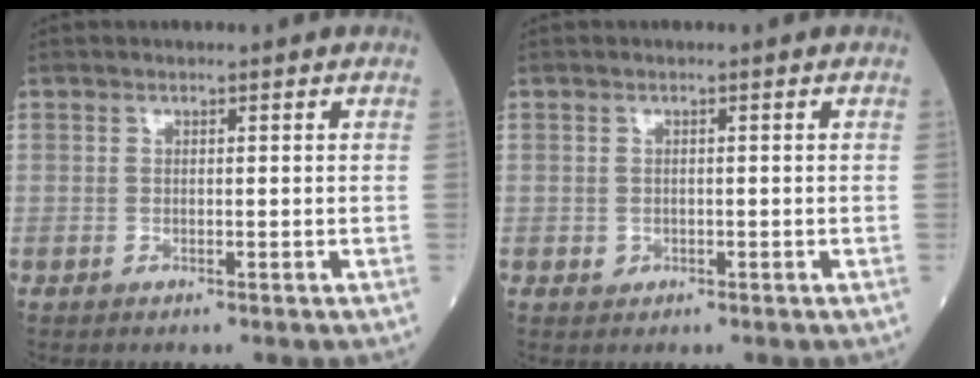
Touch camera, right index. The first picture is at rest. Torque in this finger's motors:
{"motor_torque": [0.00, 0.00, 0.00, 0.00]}